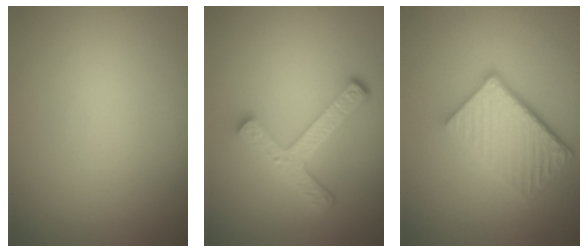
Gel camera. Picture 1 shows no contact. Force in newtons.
{"total": 4.3, "press": 3.3, "slide": 2.8}
{"total": 5.5, "press": 3.9, "slide": 3.9}